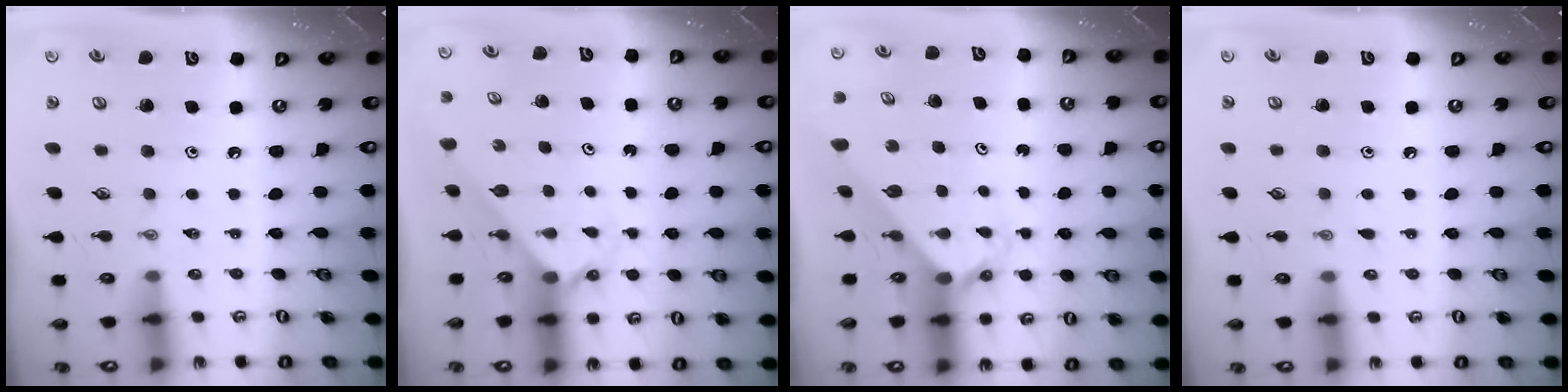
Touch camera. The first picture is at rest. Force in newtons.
{"total": 1.9, "press": 1.9, "slide": 0.1}
{"total": 2.4, "press": 2.4, "slide": 0.2}
{"total": 3.4, "press": 3.4, "slide": 0.5}